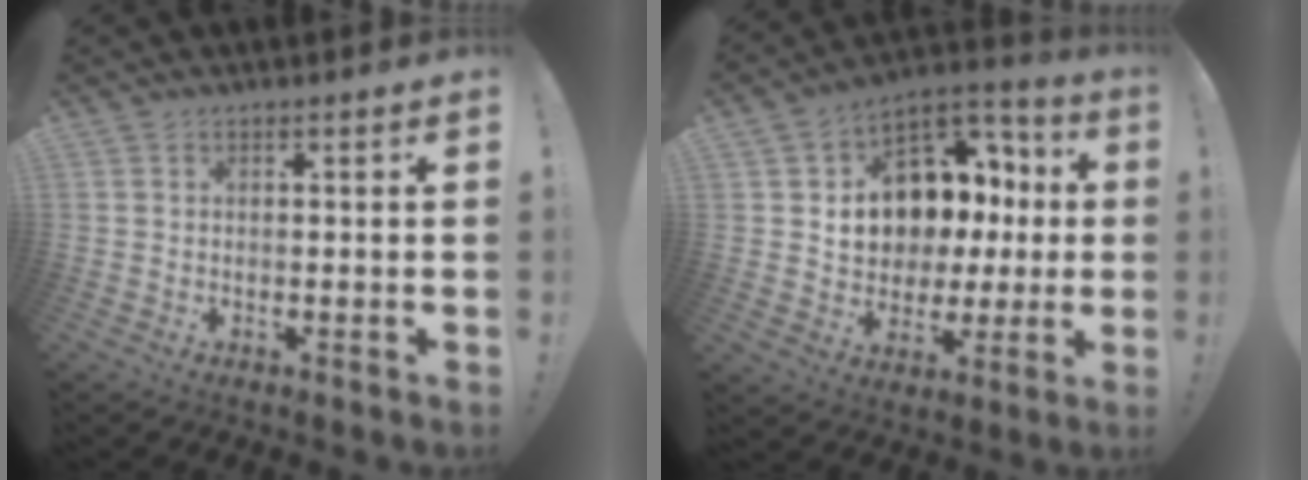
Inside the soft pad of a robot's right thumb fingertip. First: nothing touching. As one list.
[{"total": 12.5, "force": [2.8, 10.7, 5.8], "torque": [-0.075, -0.031, 0.069]}]